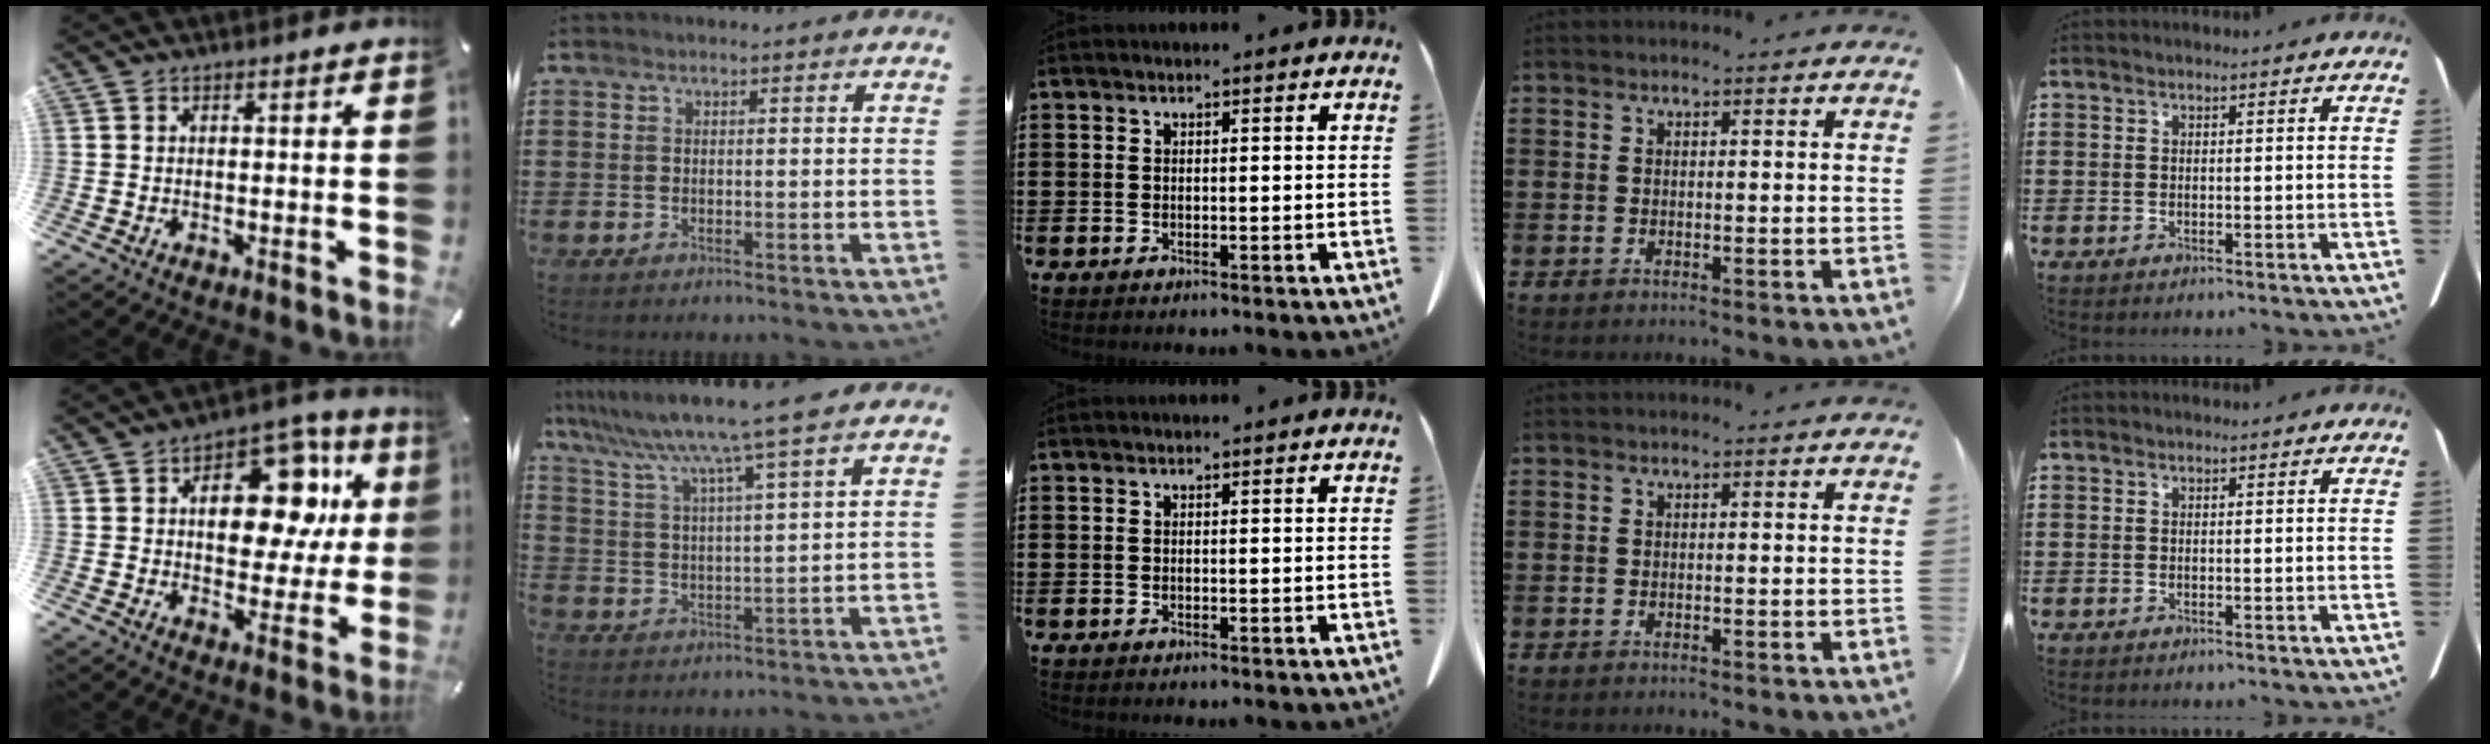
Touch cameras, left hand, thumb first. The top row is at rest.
{"thumb": {"total": 18.2, "force": [5.8, 10.8, 13.4], "torque": [-0.182, -0.024, 0.097]}, "index": {"total": 8.4, "force": [7.0, -1.7, 4.4], "torque": [-0.112, -0.049, 0.109]}}